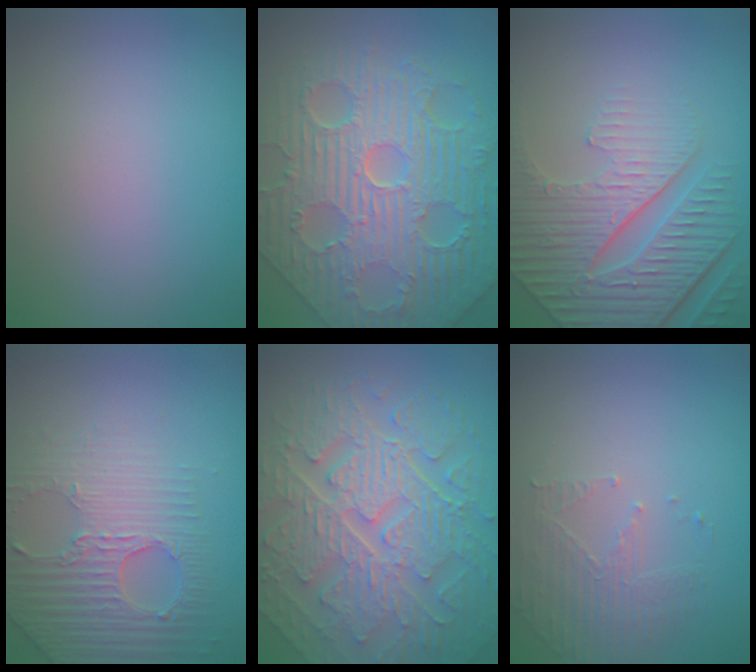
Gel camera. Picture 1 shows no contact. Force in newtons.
{"total": 12.0, "press": 8.0, "slide": 8.9}
{"total": 6.9, "press": 5.6, "slide": 4.0}
{"total": 4.0, "press": 3.8, "slide": 1.2}
{"total": 10.3, "press": 6.9, "slide": 7.7}
{"total": 1.8, "press": 1.1, "slide": 1.4}